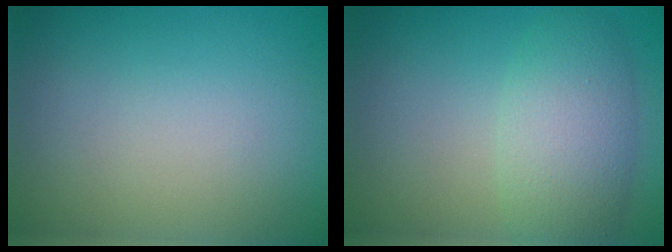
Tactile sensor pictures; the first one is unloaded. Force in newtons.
{"total": 4.6, "press": 4.6, "slide": 0.3}